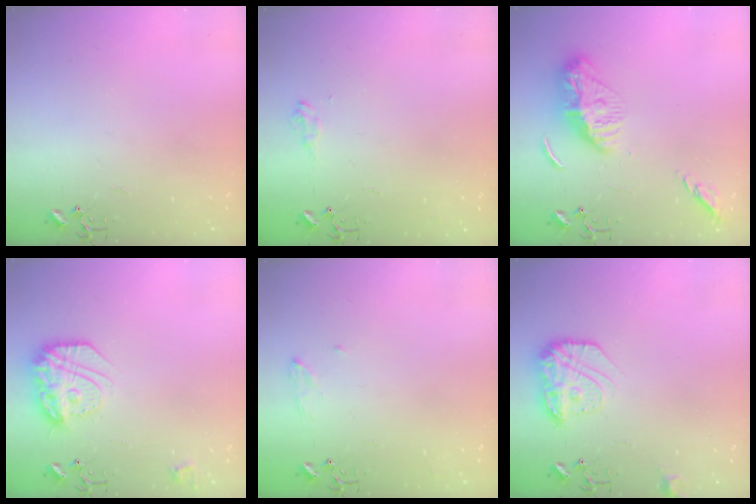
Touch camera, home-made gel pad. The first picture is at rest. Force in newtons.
{"total": 8.0, "press": 8.0, "slide": 1.0}
{"total": 13.7, "press": 13.6, "slide": 1.2}
{"total": 18.0, "press": 18.0, "slide": 1.3}
{"total": 7.0, "press": 7.0, "slide": 0.8}
{"total": 15.1, "press": 15.0, "slide": 1.0}